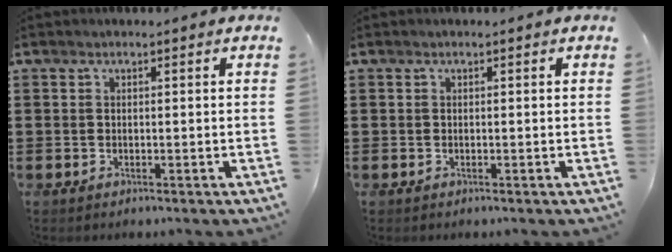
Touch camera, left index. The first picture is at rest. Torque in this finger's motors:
{"motor_torque": [-0.19, 0.08, 0.04, -0.01]}